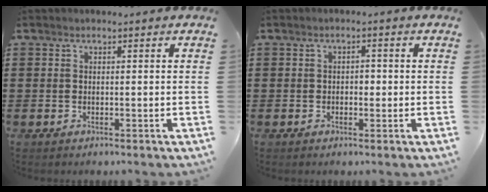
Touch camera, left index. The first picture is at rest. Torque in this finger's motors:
{"motor_torque": [0.01, 0.06, 0.11, 0.02]}